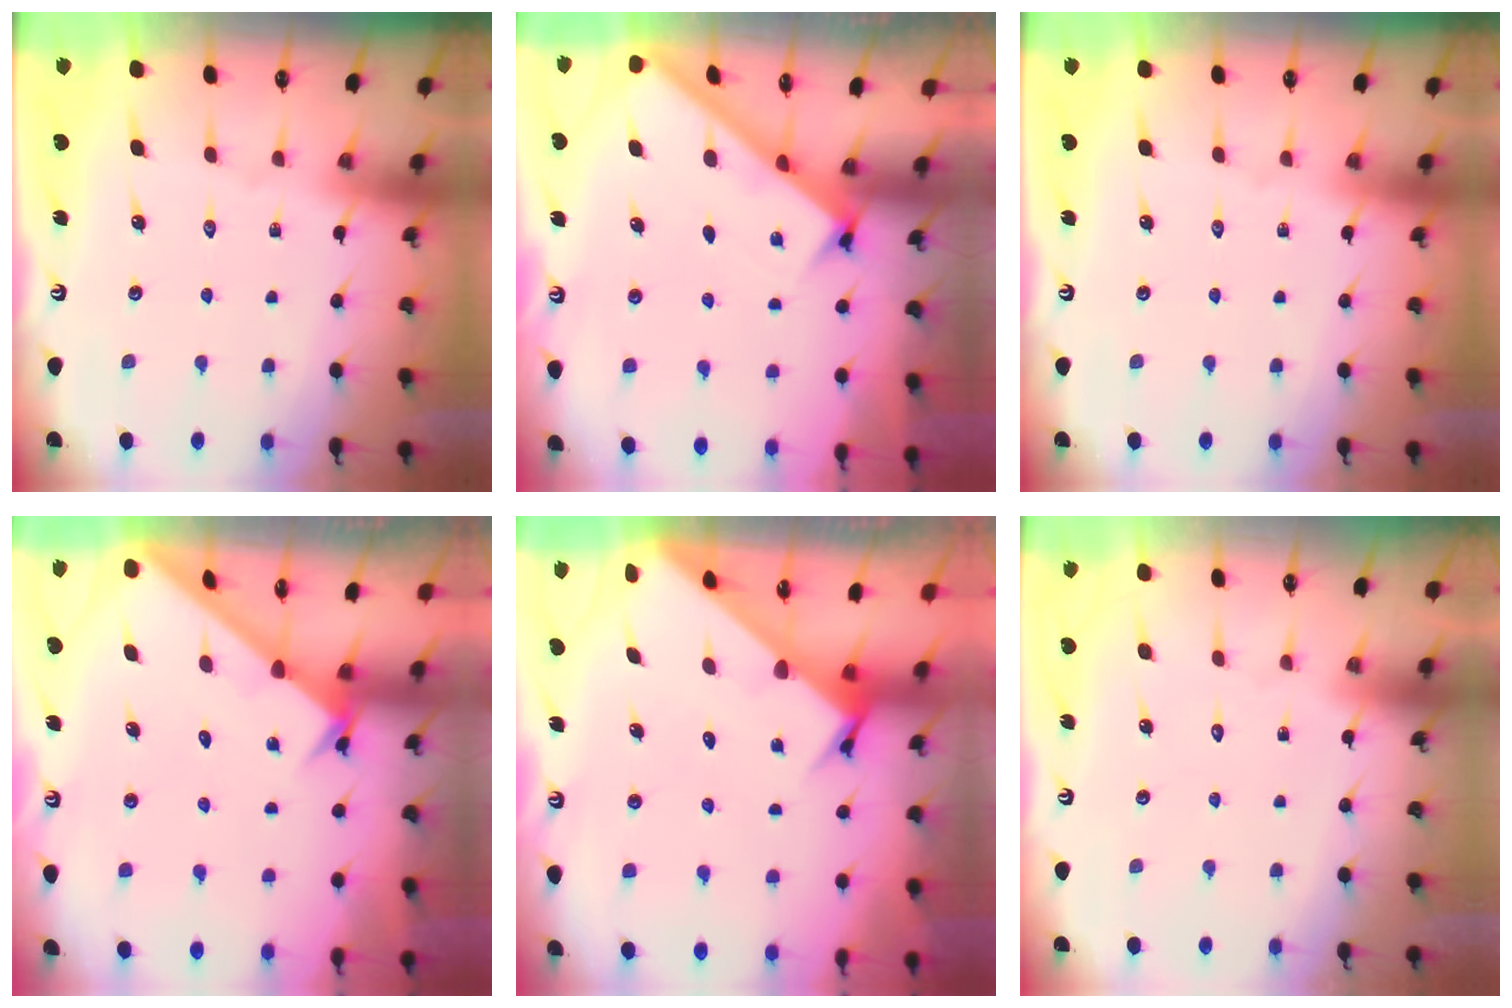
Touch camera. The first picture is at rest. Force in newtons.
{"total": 2.7, "press": 2.6, "slide": 0.4}
{"total": 0.0}
{"total": 2.2, "press": 2.2, "slide": 0.2}
{"total": 3.5, "press": 3.5, "slide": 0.3}
{"total": 1.6, "press": 1.6, "slide": 0.1}